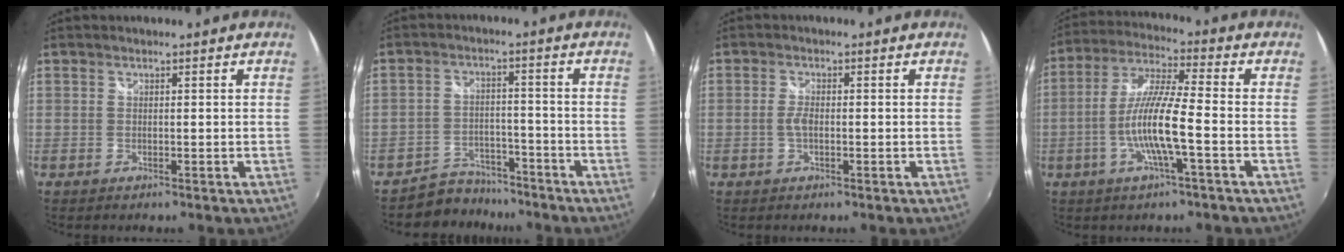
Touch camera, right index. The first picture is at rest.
{"total": 6.9, "force": [-5.9, 3.5, 0.1], "torque": [-0.020, 0.018, -0.092]}
{"total": 2.2, "force": [-0.5, 1.0, 1.9], "torque": [-0.041, 0.001, -0.012]}
{"total": 10.8, "force": [-3.3, 0.5, 10.2], "torque": [-0.210, 0.001, -0.064]}